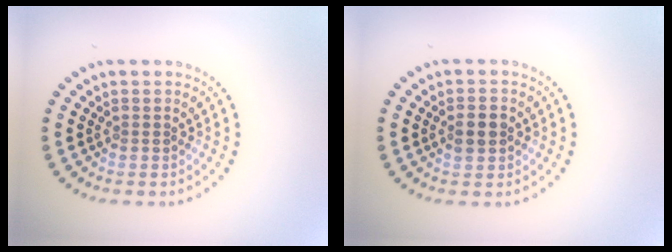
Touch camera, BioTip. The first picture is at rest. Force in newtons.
{"total": 2.1, "press": 2.0, "slide": 0.1}